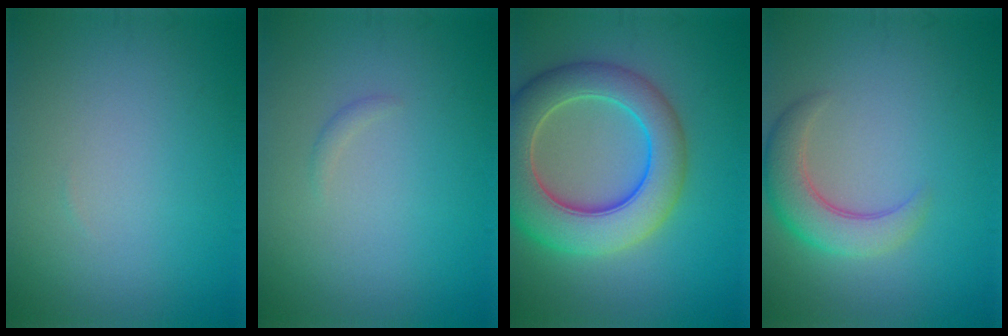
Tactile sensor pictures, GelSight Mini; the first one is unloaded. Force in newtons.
{"total": 0.6, "press": 0.6, "slide": 0.0}
{"total": 9.6, "press": 9.5, "slide": 0.5}
{"total": 4.2, "press": 4.2, "slide": 0.4}